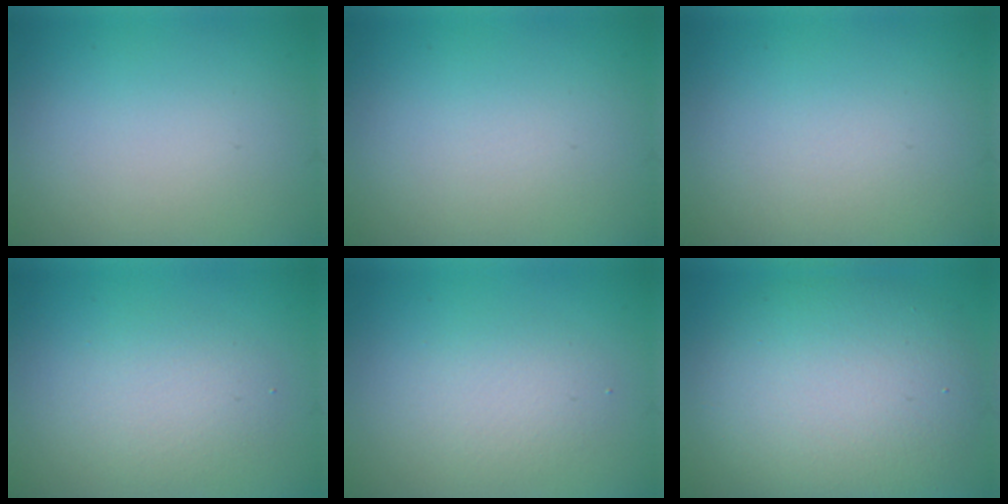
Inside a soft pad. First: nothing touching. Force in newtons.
{"total": 0.0}
{"total": 0.0}
{"total": 2.9, "press": 2.9, "slide": 0.2}
{"total": 2.4, "press": 2.4, "slide": 0.2}
{"total": 9.8, "press": 9.8, "slide": 0.7}